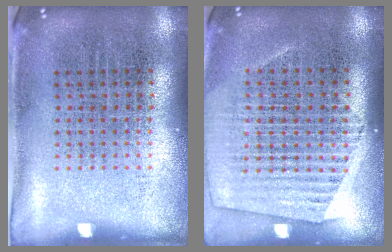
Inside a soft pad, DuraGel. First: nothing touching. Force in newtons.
{"total": 1.5, "press": 1.3, "slide": 0.6}